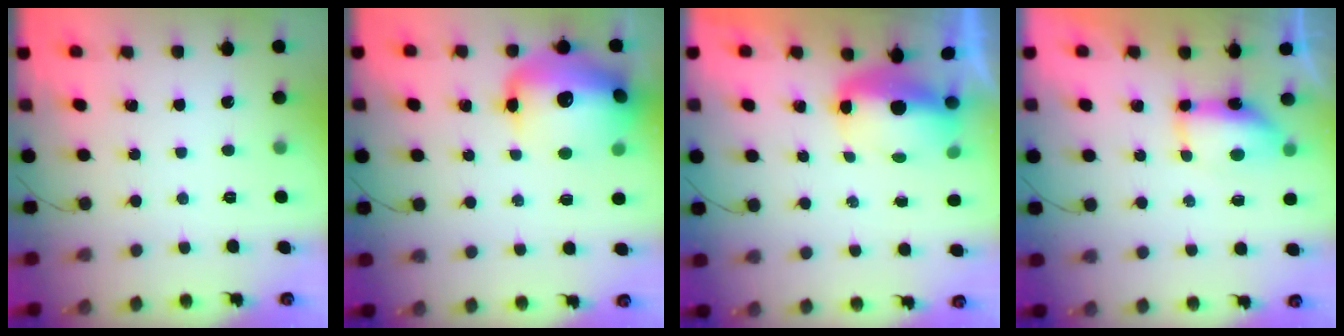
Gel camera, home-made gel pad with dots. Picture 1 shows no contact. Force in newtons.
{"total": 22.1, "press": 20.7, "slide": 7.7}
{"total": 6.4, "press": 6.3, "slide": 1.0}
{"total": 11.1, "press": 8.6, "slide": 7.1}